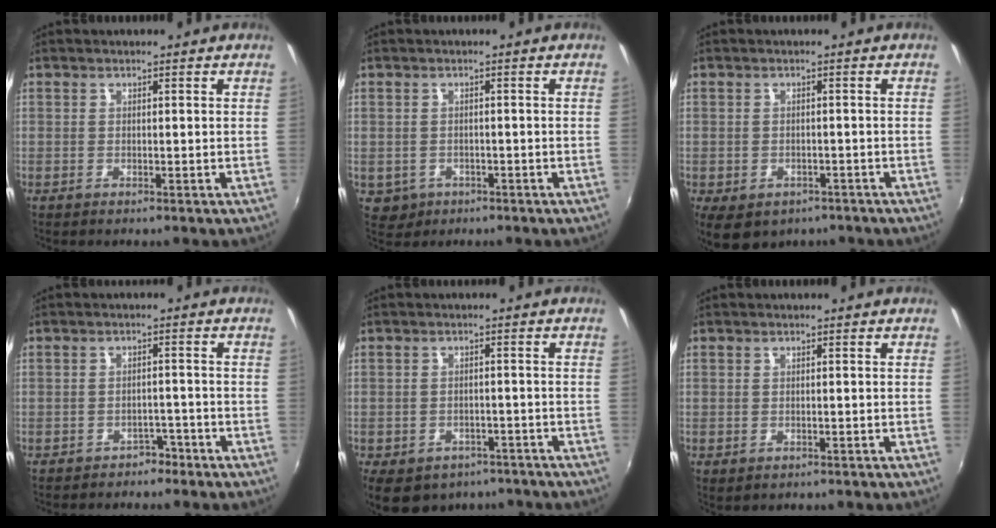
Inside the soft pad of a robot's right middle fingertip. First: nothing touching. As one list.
[{"total": 3.9, "force": [-1.2, 3.5, 1.2], "torque": [-0.032, -0.002, -0.010]}, {"total": 8.4, "force": [-4.8, 5.3, 4.3], "torque": [-0.090, -0.026, -0.058]}, {"total": 3.2, "force": [-2.6, 1.8, 0.5], "torque": [-0.012, 0.007, -0.034]}, {"total": 12.7, "force": [-8.5, 7.7, 5.6], "torque": [-0.124, -0.015, -0.107]}, {"total": 1.0, "force": [-0.4, 0.8, 0.6], "torque": [-0.012, -0.002, -0.004]}]